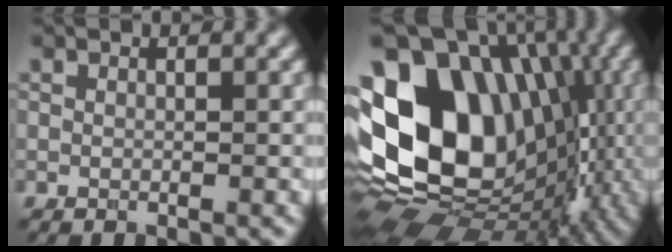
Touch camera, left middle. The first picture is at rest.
{"total": 18.2, "force": [1.9, 13.9, 11.6], "torque": [-0.222, 0.012, 0.036]}